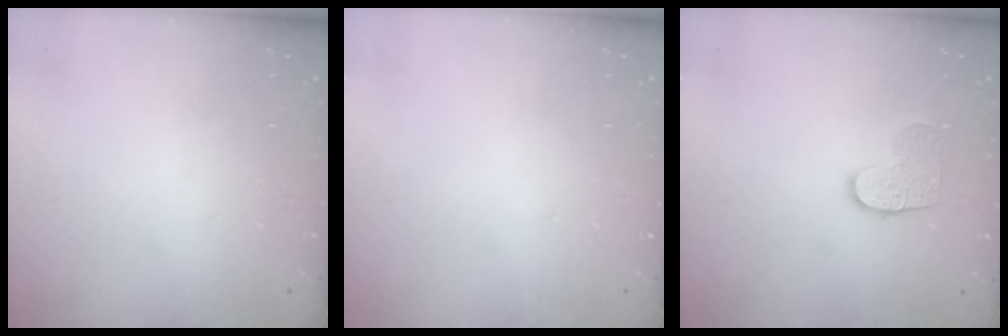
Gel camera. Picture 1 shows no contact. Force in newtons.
{"total": 0.0}
{"total": 8.0, "press": 8.0, "slide": 0.4}